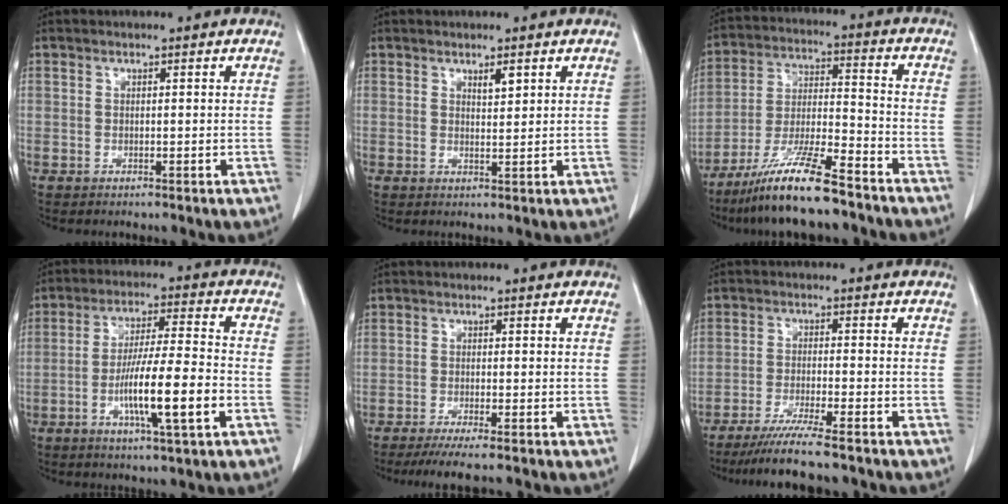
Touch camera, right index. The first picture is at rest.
{"total": 1.7, "force": [1.1, 0.4, 1.3], "torque": [-0.024, -0.002, 0.022]}
{"total": 13.8, "force": [-10.5, 0.9, 8.9], "torque": [-0.169, -0.021, -0.190]}
{"total": 11.8, "force": [-3.7, 0.5, 11.2], "torque": [-0.204, -0.006, -0.066]}
{"total": 6.2, "force": [-5.0, -0.2, 3.6], "torque": [-0.045, -0.013, -0.078]}
{"total": 9.1, "force": [-7.5, -0.5, 5.1], "torque": [-0.077, -0.025, -0.120]}